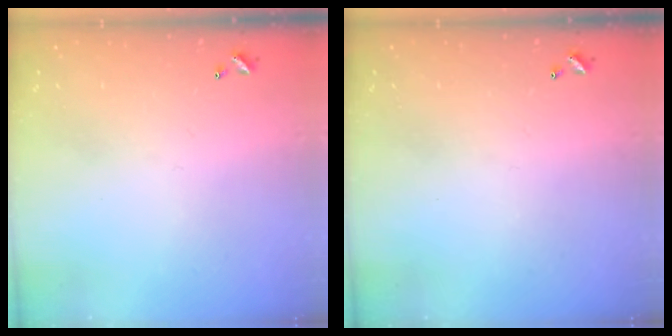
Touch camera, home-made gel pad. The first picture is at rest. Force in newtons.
{"total": 0.0}